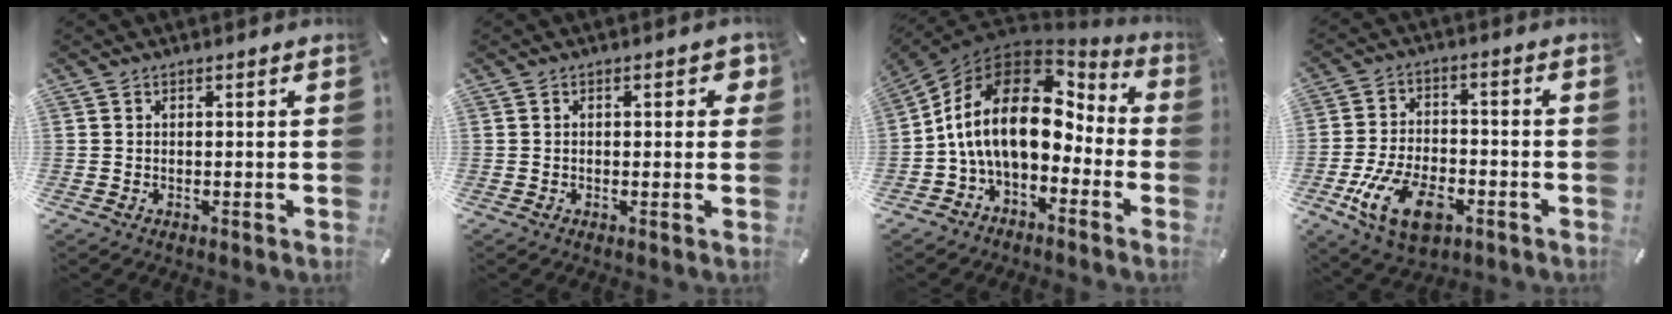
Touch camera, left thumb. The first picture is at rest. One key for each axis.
{"total": 3.2, "fx": 0.3, "fy": 1.6, "fz": 2.7, "tx": -0.030, "ty": 0.001, "tz": -0.002}
{"total": 18.3, "fx": 0.6, "fy": 11.7, "fz": 14.0, "tx": -0.296, "ty": 0.003, "tz": 0.007}
{"total": 13.4, "fx": -5.8, "fy": 7.9, "fz": 9.3, "tx": -0.184, "ty": 0.019, "tz": -0.103}